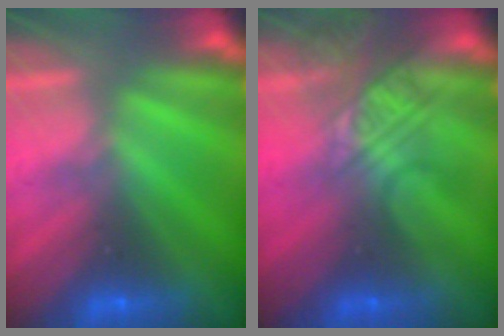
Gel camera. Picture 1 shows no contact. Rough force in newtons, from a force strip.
{"total": 2.4}